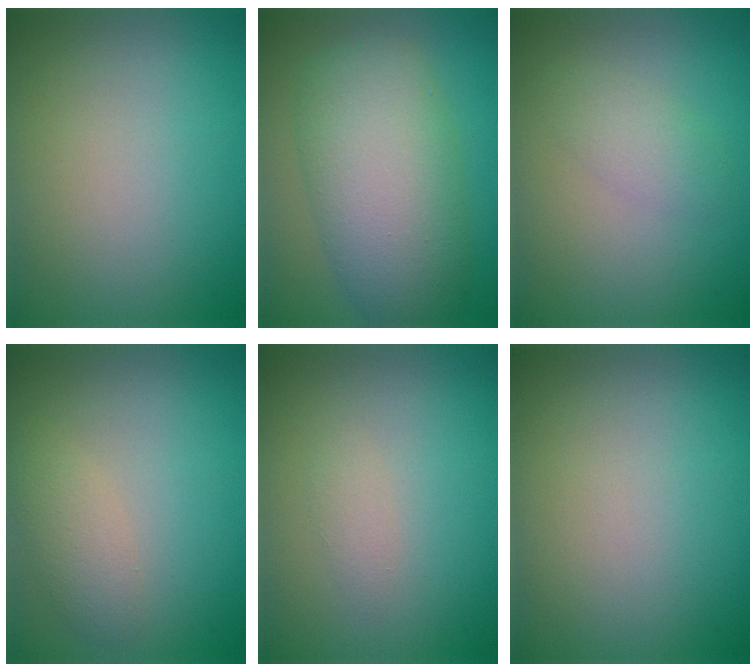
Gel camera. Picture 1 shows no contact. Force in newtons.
{"total": 9.3, "press": 9.3, "slide": 0.3}
{"total": 2.0, "press": 2.0, "slide": 0.2}
{"total": 2.3, "press": 2.3, "slide": 0.2}
{"total": 0.9, "press": 0.9, "slide": 0.0}
{"total": 0.0}